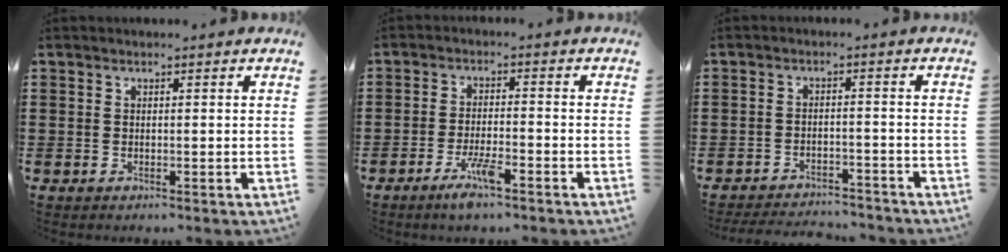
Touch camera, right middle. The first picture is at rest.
{"total": 5.1, "force": [-3.2, 0.8, 4.0], "torque": [-0.084, -0.007, -0.058]}
{"total": 3.5, "force": [-3.5, 0.3, 0.3], "torque": [-0.009, 0.001, -0.073]}